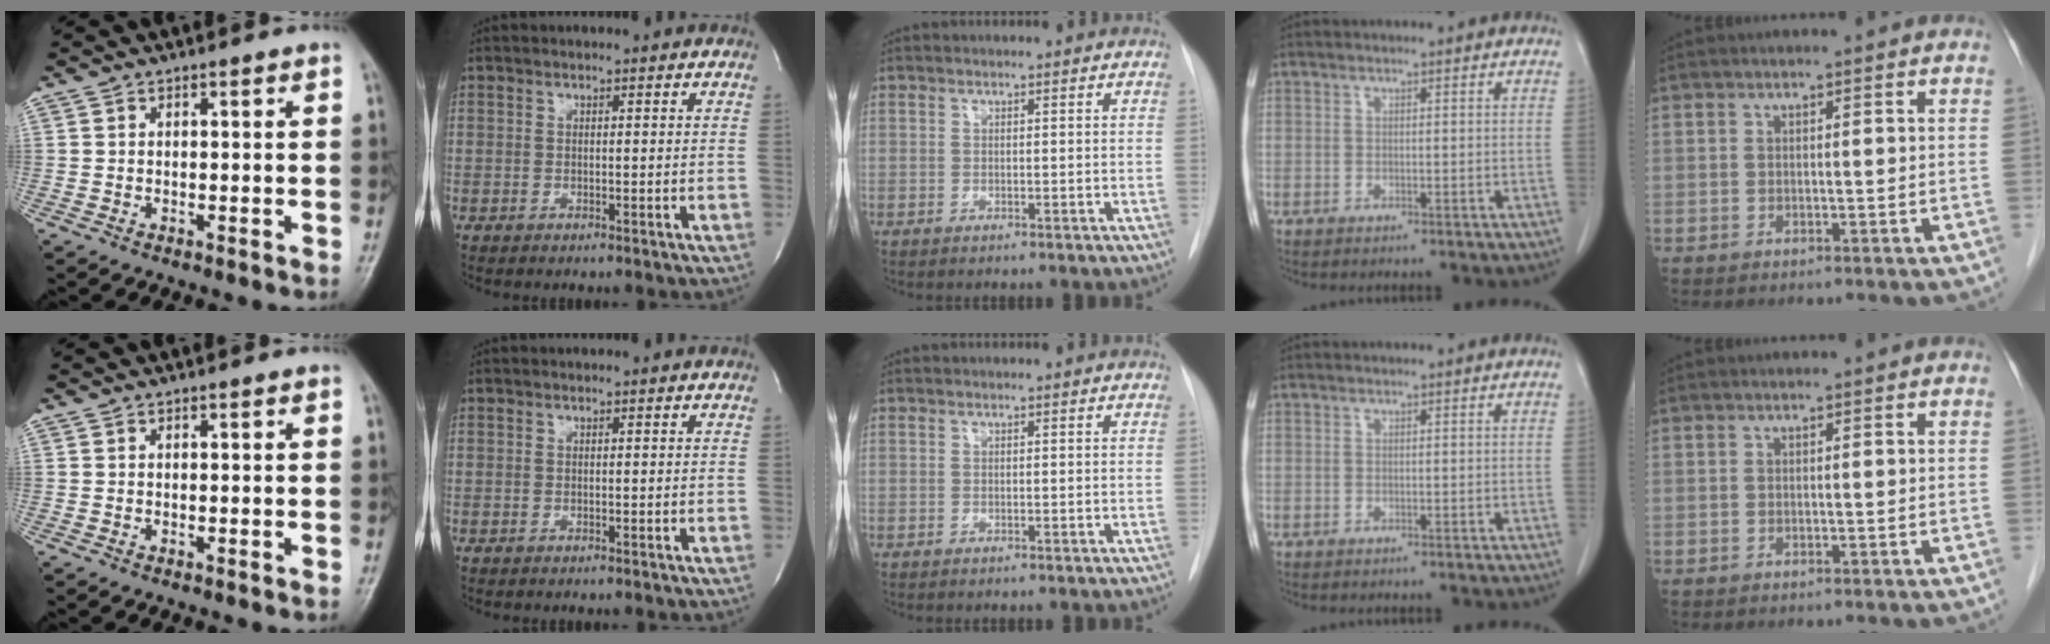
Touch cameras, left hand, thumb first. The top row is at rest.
{}